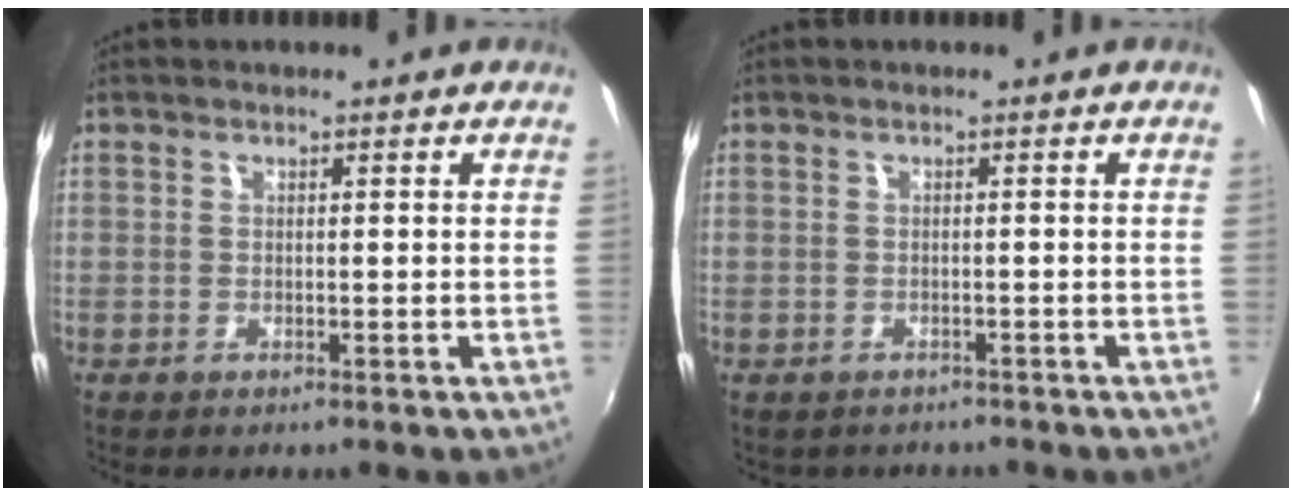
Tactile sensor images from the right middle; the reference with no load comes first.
{"total": 2.0, "force": [-1.5, 1.2, 0.2], "torque": [-0.010, -0.005, -0.019]}